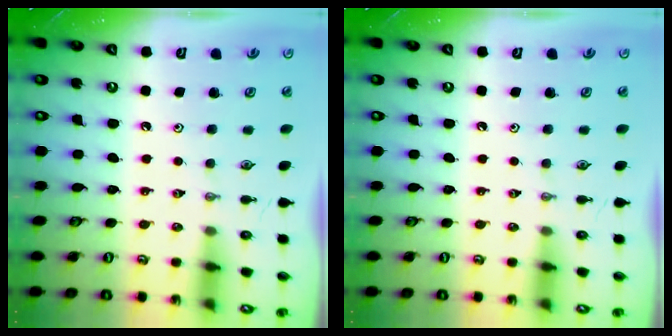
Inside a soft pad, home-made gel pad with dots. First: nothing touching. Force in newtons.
{"total": 0.0}